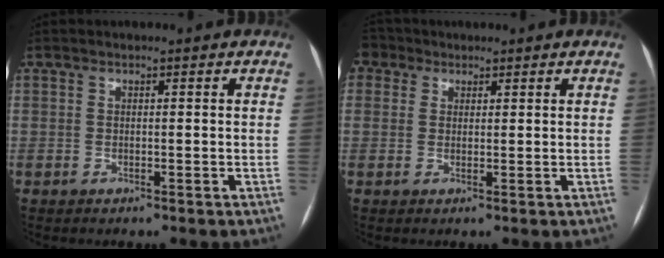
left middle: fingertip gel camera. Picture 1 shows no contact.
{"total": 3.6, "force": [1.9, 3.0, 0.8], "torque": [-0.016, 0.020, 0.035]}